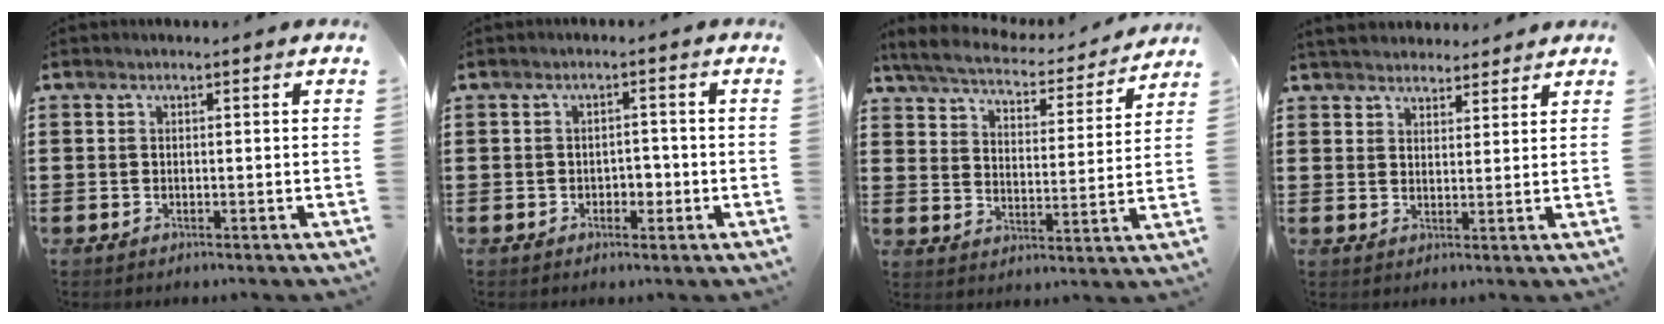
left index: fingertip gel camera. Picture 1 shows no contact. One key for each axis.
{"total": 2.1, "fx": -0.7, "fy": 1.4, "fz": 1.3, "tx": -0.030, "ty": 0.005, "tz": -0.017}
{"total": 5.2, "fx": 5.0, "fy": 0.4, "fz": 1.4, "tx": -0.054, "ty": -0.034, "tz": 0.083}
{"total": 3.7, "fx": 3.6, "fy": 0.9, "fz": 0.3, "tx": -0.017, "ty": -0.005, "tz": 0.069}